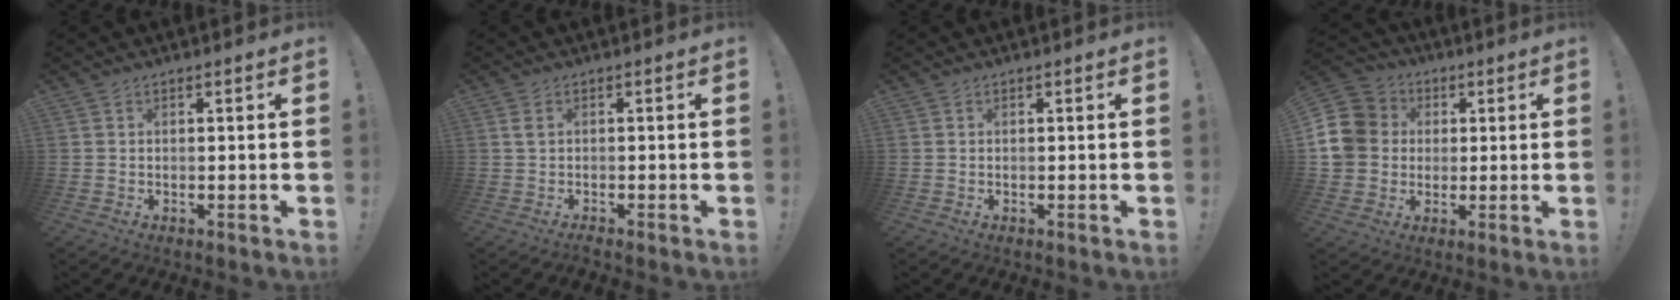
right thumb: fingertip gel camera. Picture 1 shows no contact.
{"total": 1.3, "force": [-0.3, 0.5, 1.1], "torque": [-0.022, 0.005, -0.006]}
{"total": 0.0}
{"total": 14.5, "force": [1.4, 12.9, 6.6], "torque": [-0.118, 0.008, 0.032]}